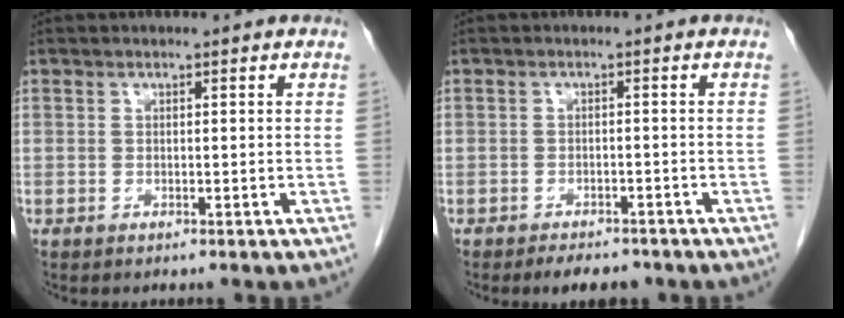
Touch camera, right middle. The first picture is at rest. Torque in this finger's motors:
{"motor_torque": [0.61, -0.38, 0.00, 0.00]}